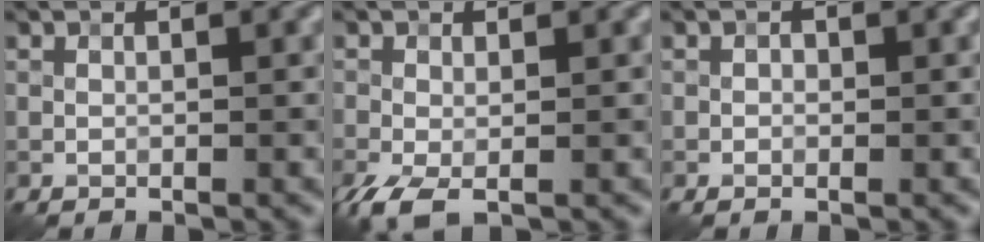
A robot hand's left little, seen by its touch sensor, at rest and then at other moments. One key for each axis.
{"total": 3.4, "fx": -1.8, "fy": 1.4, "fz": 2.6, "tx": -0.064, "ty": -0.010, "tz": -0.038}
{"total": 0.6, "fx": -0.2, "fy": 0.5, "fz": 0.4, "tx": -0.002, "ty": -0.001, "tz": -0.004}